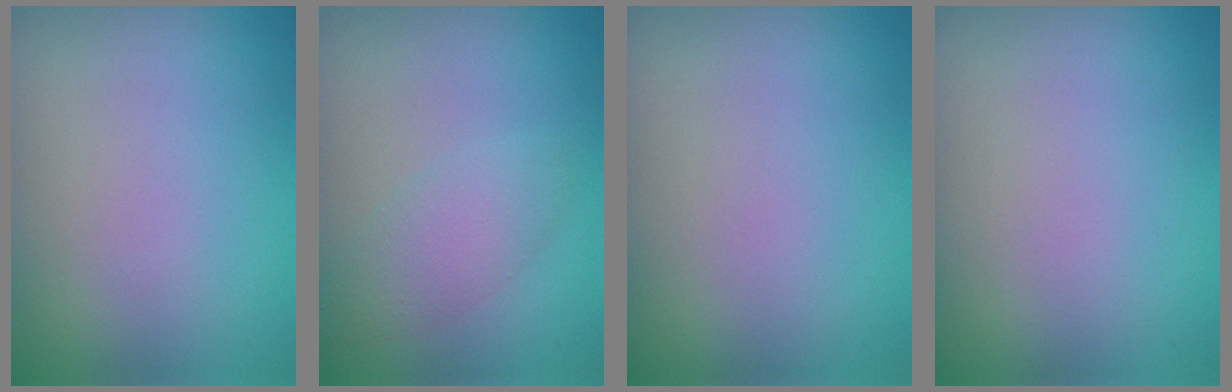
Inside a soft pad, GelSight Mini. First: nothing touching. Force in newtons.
{"total": 2.5, "press": 2.5, "slide": 0.1}
{"total": 0.0}
{"total": 0.0}